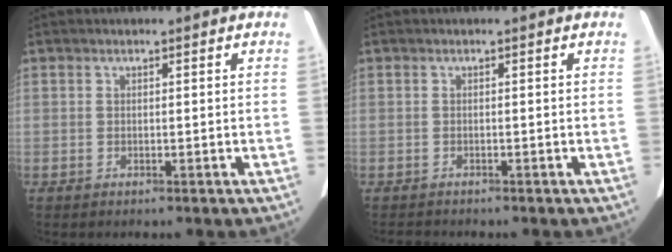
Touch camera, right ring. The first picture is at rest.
{"total": 1.4, "force": [-1.3, 0.3, 0.3], "torque": [-0.008, -0.006, -0.017]}